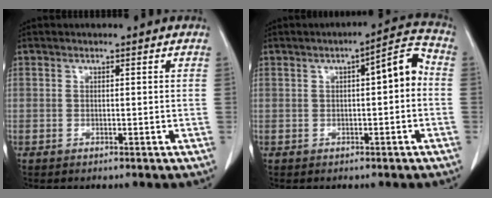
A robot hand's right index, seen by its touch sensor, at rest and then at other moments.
{"total": 5.9, "force": [0.3, 1.2, 5.7], "torque": [-0.077, 0.024, 0.000]}